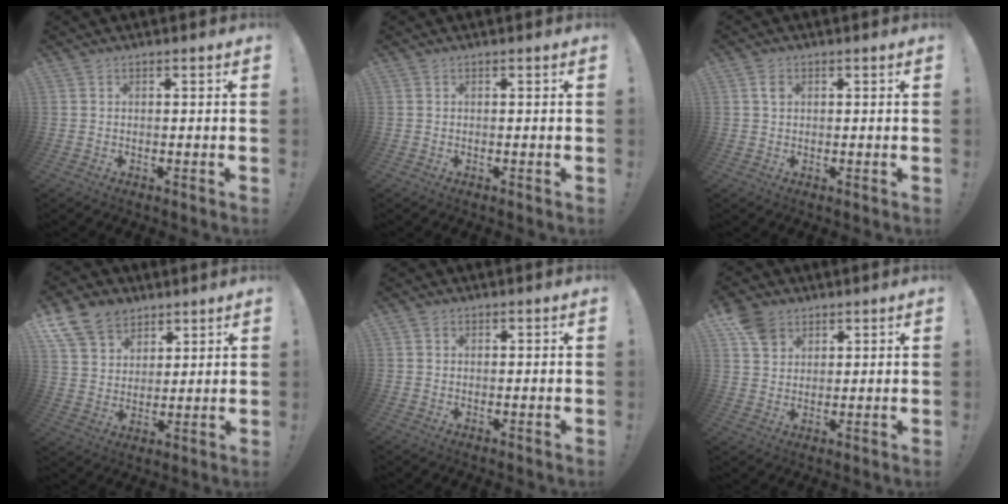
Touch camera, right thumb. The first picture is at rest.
{"total": 0.0}
{"total": 2.5, "force": [0.6, 2.2, 1.0], "torque": [-0.002, -0.003, 0.008]}
{"total": 12.6, "force": [8.2, 8.7, 4.0], "torque": [-0.075, -0.054, 0.163]}
{"total": 0.8, "force": [0.5, 0.6, 0.0], "torque": [0.004, -0.001, 0.008]}
{"total": 7.4, "force": [4.4, 5.4, 2.6], "torque": [-0.031, -0.024, 0.087]}